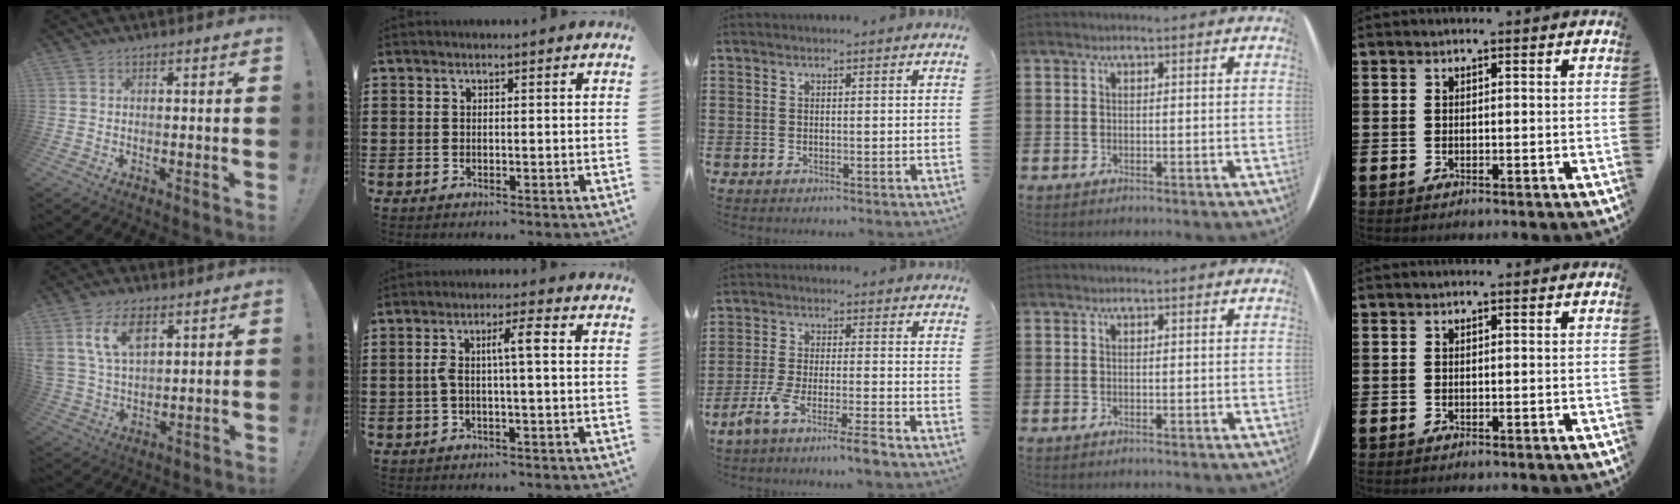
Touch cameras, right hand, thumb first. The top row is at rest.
{"thumb": {"total": 11.5, "force": [6.2, 6.8, 7.0], "torque": [-0.127, -0.021, 0.115]}, "index": {"total": 4.6, "force": [0.0, 0.6, 4.6], "torque": [-0.094, 0.005, -0.010]}, "middle": {"total": 6.2, "force": [-5.2, -0.4, 3.3], "torque": [-0.080, -0.019, -0.104]}}